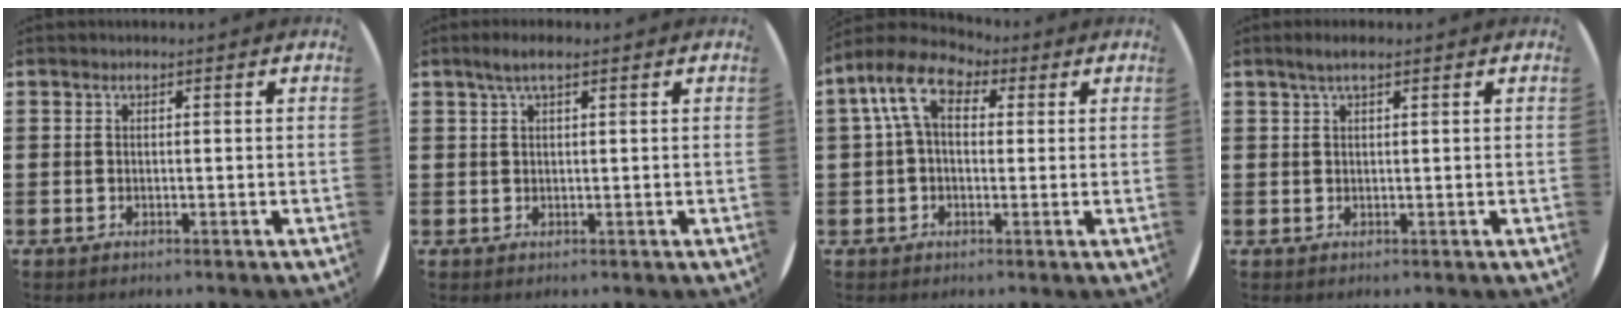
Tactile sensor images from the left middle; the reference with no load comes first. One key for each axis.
{"total": 2.2, "fx": 1.3, "fy": 0.3, "fz": 1.8, "tx": -0.035, "ty": 0.006, "tz": 0.022}
{"total": 8.0, "fx": 3.7, "fy": 4.8, "fz": 5.1, "tx": -0.113, "ty": 0.010, "tz": 0.068}
{"total": 1.7, "fx": 1.1, "fy": 0.2, "fz": 1.3, "tx": -0.025, "ty": 0.005, "tz": 0.018}